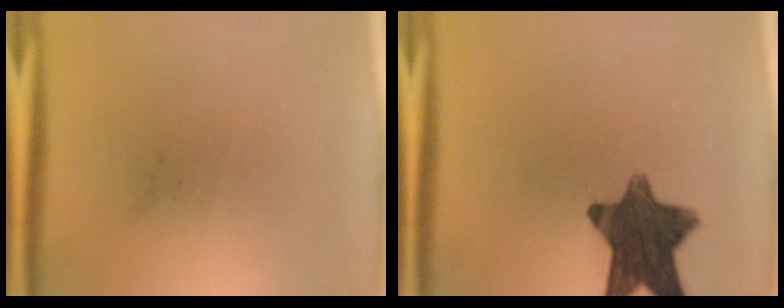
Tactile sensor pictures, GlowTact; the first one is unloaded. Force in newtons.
{"total": 11.8}